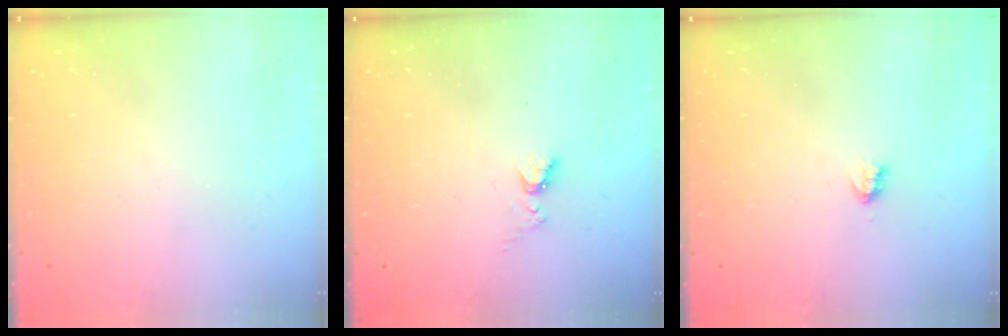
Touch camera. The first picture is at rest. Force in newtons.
{"total": 4.4, "press": 4.4, "slide": 0.6}
{"total": 1.9, "press": 1.8, "slide": 0.4}